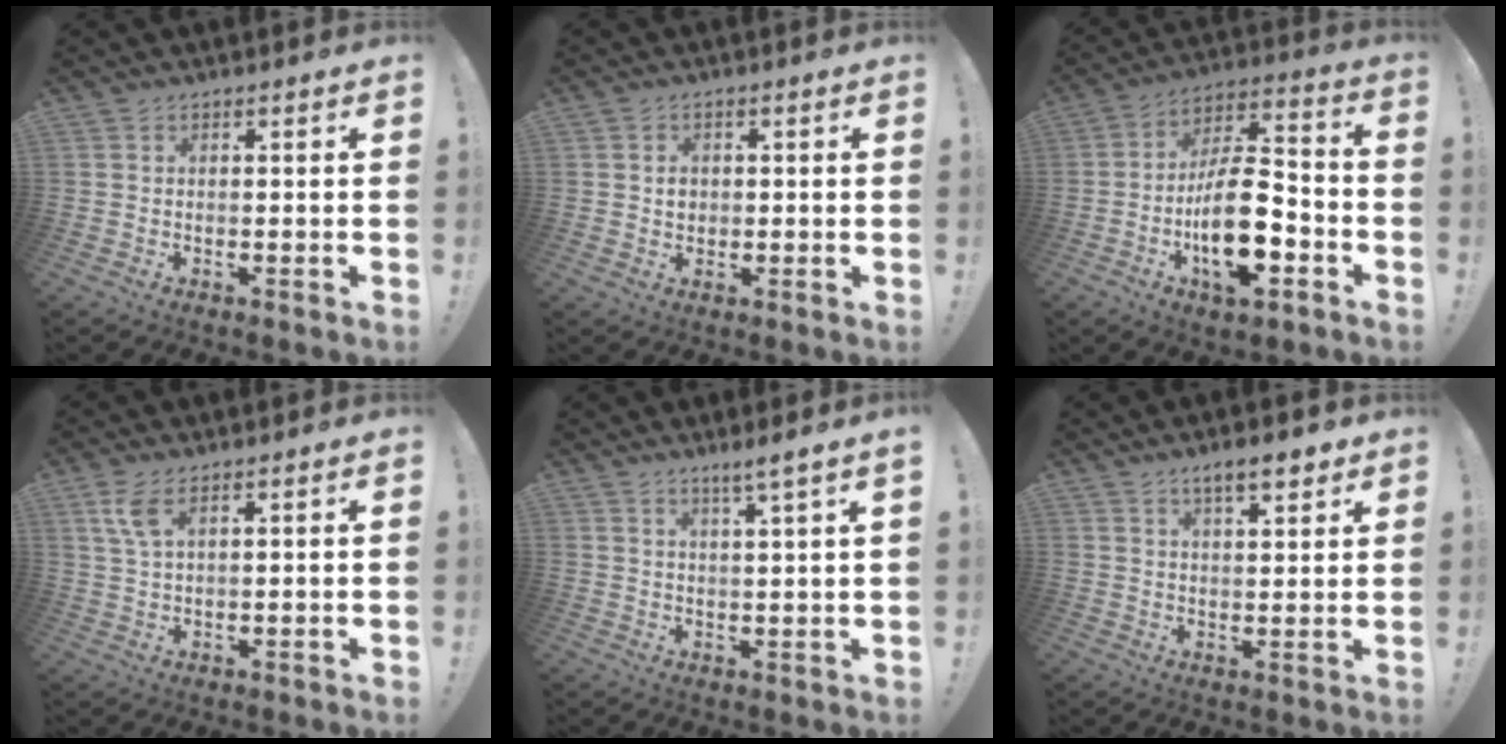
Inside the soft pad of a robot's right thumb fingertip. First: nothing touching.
{"total": 3.0, "force": [0.2, 2.7, 1.4], "torque": [-0.012, -0.001, 0.002]}
{"total": 19.7, "force": [-6.0, 9.1, 16.4], "torque": [-0.285, 0.031, -0.094]}
{"total": 5.6, "force": [2.8, 1.9, 4.5], "torque": [-0.085, -0.003, 0.051]}
{"total": 4.0, "force": [2.8, -1.0, 2.6], "torque": [-0.037, -0.019, 0.042]}
{"total": 6.5, "force": [4.4, 2.2, 4.3], "torque": [-0.056, -0.022, 0.073]}